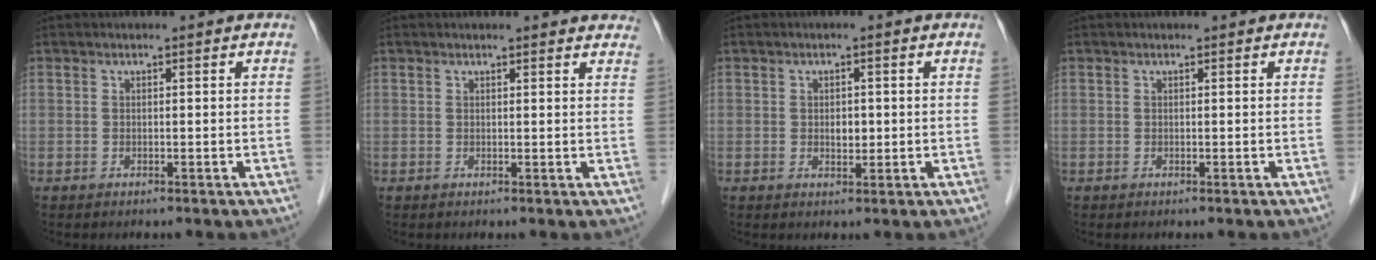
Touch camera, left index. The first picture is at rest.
{"total": 6.7, "force": [6.4, 1.3, 1.6], "torque": [-0.001, -0.001, 0.045]}
{"total": 2.0, "force": [0.0, 1.3, 1.5], "torque": [-0.026, -0.001, 0.002]}
{"total": 0.0}